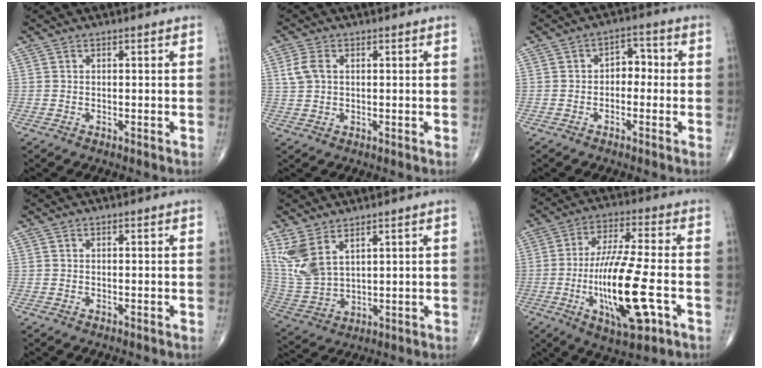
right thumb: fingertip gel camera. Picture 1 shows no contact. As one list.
[{"total": 3.7, "force": [0.9, 2.4, 2.6], "torque": [-0.060, 0.006, 0.019]}, {"total": 4.1, "force": [-0.6, 3.0, 2.8], "torque": [-0.017, 0.021, -0.020]}, {"total": 0.0}, {"total": 9.2, "force": [5.2, 4.5, 6.2], "torque": [-0.133, -0.019, 0.123]}, {"total": 17.3, "force": [-4.4, 4.4, 16.1], "torque": [-0.311, 0.007, -0.070]}]